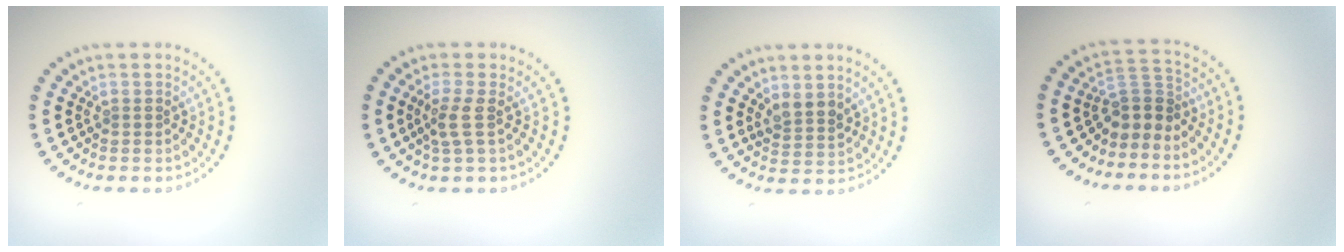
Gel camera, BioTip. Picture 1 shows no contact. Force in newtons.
{"total": 1.8, "press": 1.4, "slide": 1.2}
{"total": 2.2, "press": 2.0, "slide": 0.9}
{"total": 2.8, "press": 2.1, "slide": 1.8}